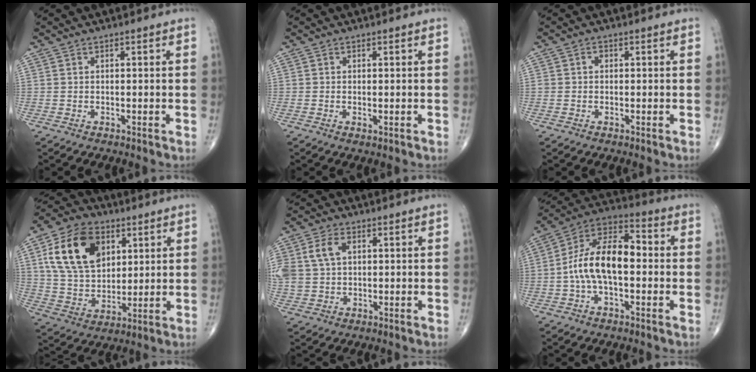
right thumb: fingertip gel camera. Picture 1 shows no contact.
{"total": 0.9, "force": [-0.2, 0.4, 0.8], "torque": [-0.016, -0.004, -0.003]}
{"total": 1.0, "force": [0.1, 0.9, 0.5], "torque": [-0.003, 0.003, 0.000]}
{"total": 17.6, "force": [6.2, 11.8, 11.4], "torque": [-0.183, -0.014, 0.117]}
{"total": 9.2, "force": [2.2, 6.5, 6.2], "torque": [-0.143, 0.009, 0.048]}
{"total": 14.7, "force": [-0.9, 7.6, 12.5], "torque": [-0.222, 0.042, -0.027]}